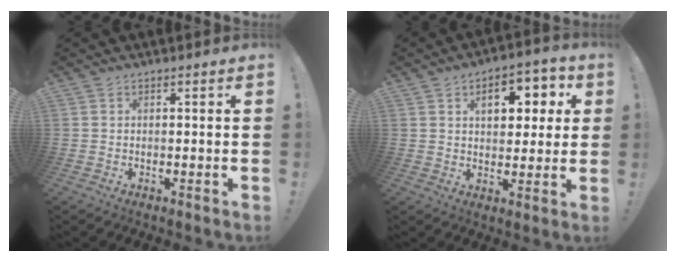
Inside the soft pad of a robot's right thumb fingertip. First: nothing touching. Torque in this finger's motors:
{"motor_torque": [1.11, 1.13, 0.25, 0.23, 0.00]}